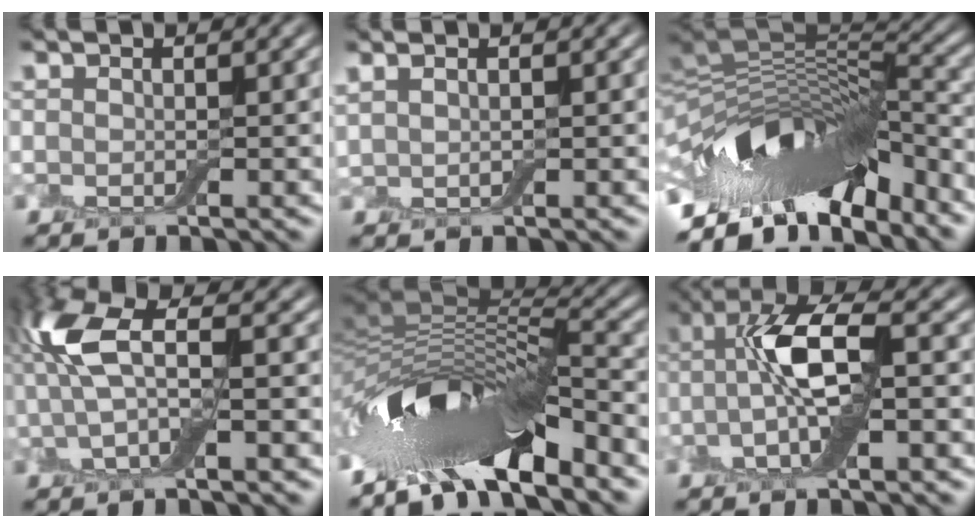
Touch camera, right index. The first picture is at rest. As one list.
[{"total": 1.4, "force": [1.0, 0.7, 0.8], "torque": [-0.004, -0.001, 0.008]}, {"total": 12.6, "force": [-8.2, 4.7, 8.4], "torque": [-0.139, 0.020, -0.136]}, {"total": 6.2, "force": [0.9, 2.4, 5.6], "torque": [-0.130, 0.012, 0.010]}, {"total": 12.4, "force": [-6.3, 4.1, 9.8], "torque": [-0.169, 0.005, -0.105]}, {"total": 6.6, "force": [-0.6, 2.3, 6.1], "torque": [-0.125, 0.014, -0.018]}]